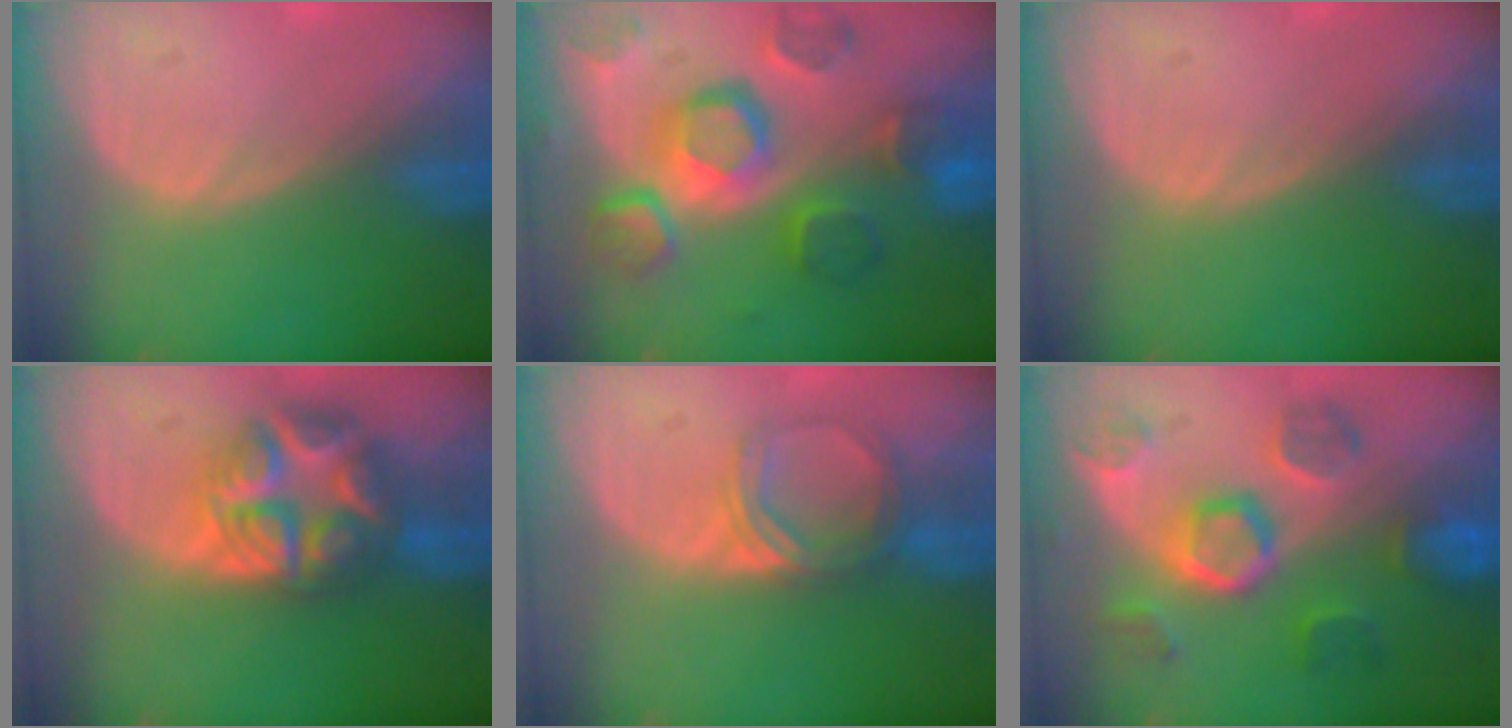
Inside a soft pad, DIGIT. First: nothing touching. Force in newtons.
{"total": 12.2, "press": 10.6, "slide": 6.0}
{"total": 0.0}
{"total": 8.6, "press": 8.6, "slide": 0.5}
{"total": 5.0, "press": 4.6, "slide": 1.9}
{"total": 8.9, "press": 8.9, "slide": 0.7}